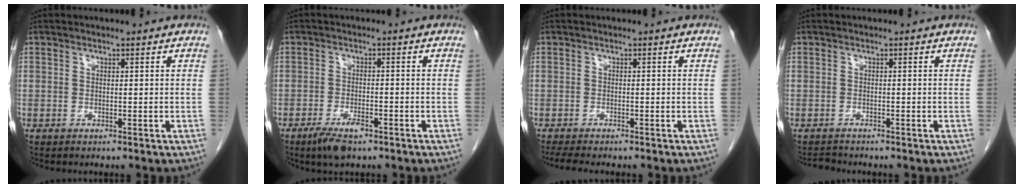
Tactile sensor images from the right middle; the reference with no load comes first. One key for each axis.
{"total": 4.7, "fx": -3.0, "fy": 1.5, "fz": 3.2, "tx": -0.065, "ty": -0.005, "tz": -0.049}
{"total": 4.7, "fx": -4.0, "fy": 0.7, "fz": 2.4, "tx": -0.036, "ty": -0.010, "tz": -0.059}
{"total": 1.3, "fx": -1.3, "fy": 0.2, "fz": -0.1, "tx": -0.006, "ty": -0.008, "tz": -0.019}